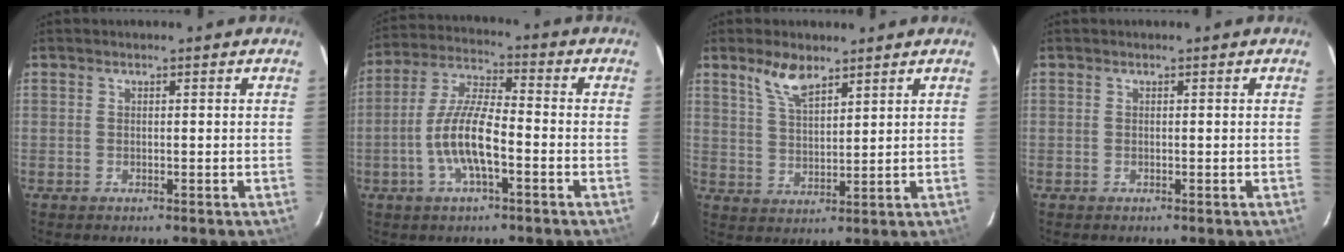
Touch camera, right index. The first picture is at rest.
{"total": 10.6, "force": [-3.5, 2.8, 9.6], "torque": [-0.201, 0.004, -0.067]}
{"total": 6.4, "force": [4.6, 2.3, 3.8], "torque": [-0.070, 0.003, 0.093]}
{"total": 0.0}